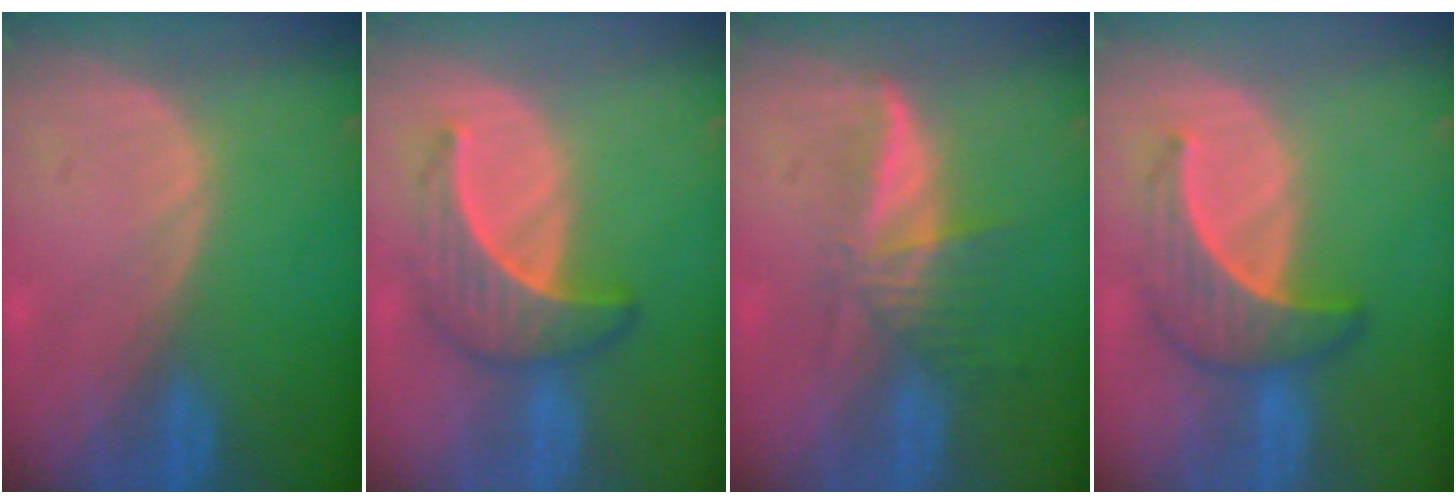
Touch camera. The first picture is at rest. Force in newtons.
{"total": 6.8, "press": 6.2, "slide": 2.9}
{"total": 6.0, "press": 5.3, "slide": 2.8}
{"total": 6.6, "press": 6.2, "slide": 2.3}